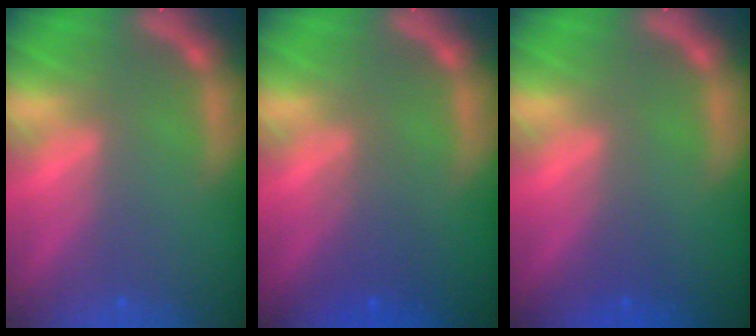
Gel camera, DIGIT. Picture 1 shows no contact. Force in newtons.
{"total": 2.5}
{"total": 1.0}